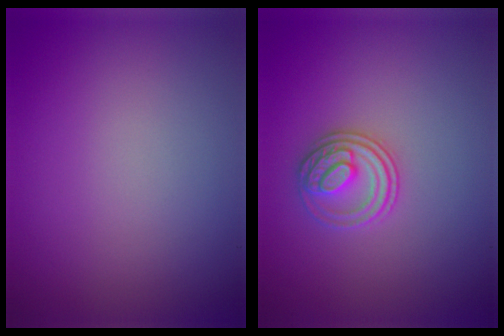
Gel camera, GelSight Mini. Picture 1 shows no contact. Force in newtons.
{"total": 2.7, "press": 2.6, "slide": 0.7}